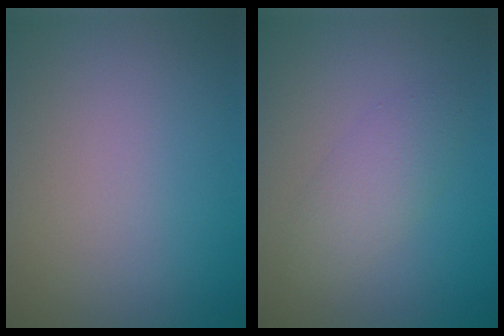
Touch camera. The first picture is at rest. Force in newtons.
{"total": 2.5, "press": 2.5, "slide": 0.0}